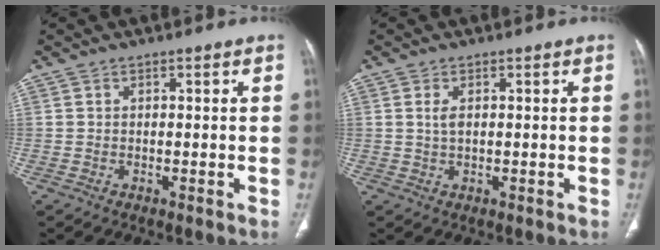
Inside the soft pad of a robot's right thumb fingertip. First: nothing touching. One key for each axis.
{"total": 1.8, "fx": 0.5, "fy": 0.8, "fz": 1.6, "tx": -0.033, "ty": -0.004, "tz": 0.013}